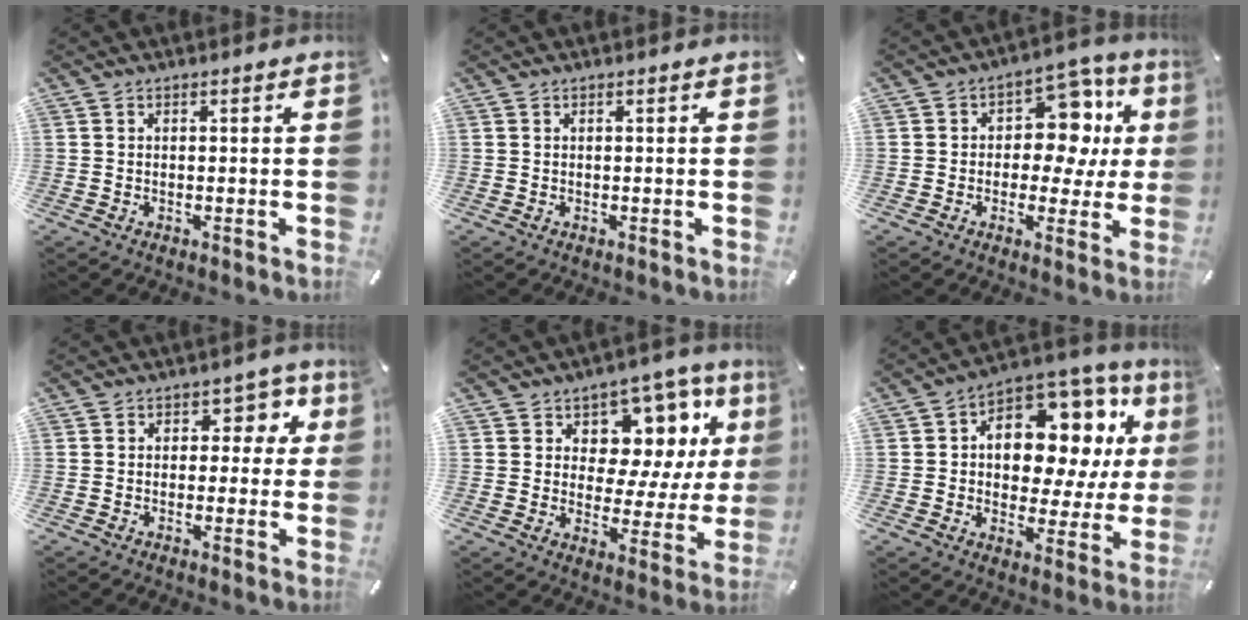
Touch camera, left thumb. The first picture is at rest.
{"total": 0.0}
{"total": 12.7, "force": [3.1, 8.9, 8.6], "torque": [-0.113, -0.020, 0.053]}
{"total": 5.9, "force": [1.5, 4.4, 3.6], "torque": [-0.032, -0.004, 0.016]}
{"total": 10.9, "force": [5.7, 7.7, 5.1], "torque": [-0.062, -0.057, 0.099]}
{"total": 15.4, "force": [4.6, 10.6, 10.2], "torque": [-0.141, -0.038, 0.084]}